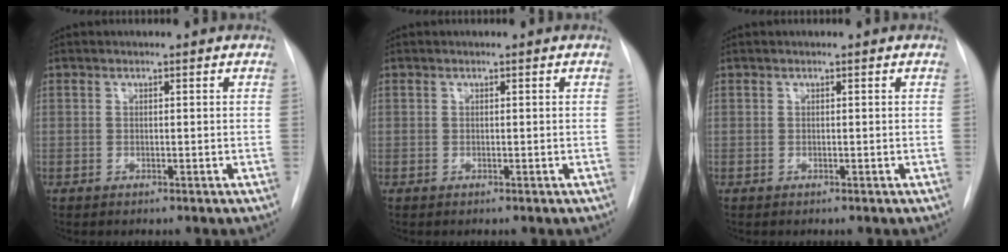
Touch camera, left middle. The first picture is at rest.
{"total": 0.0}
{"total": 0.0}